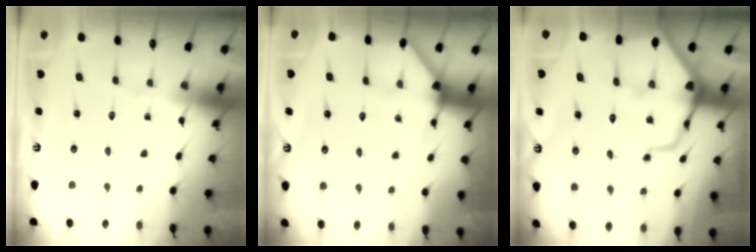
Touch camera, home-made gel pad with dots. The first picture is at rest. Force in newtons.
{"total": 4.3, "press": 4.2, "slide": 0.4}
{"total": 12.7, "press": 12.6, "slide": 1.2}